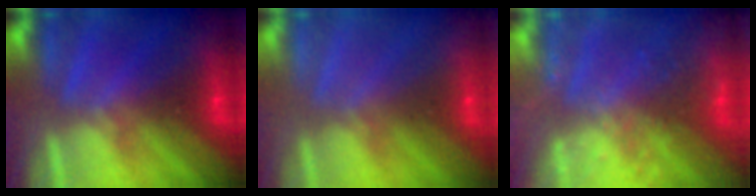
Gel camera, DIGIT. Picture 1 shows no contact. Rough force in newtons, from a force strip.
{"total": 2.9}
{"total": 7.8}